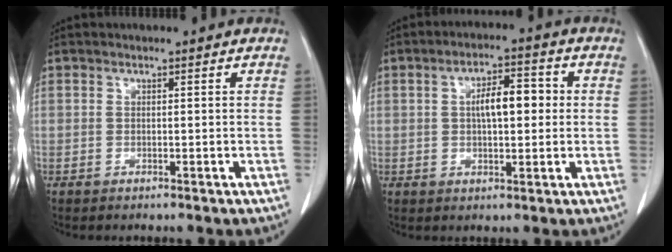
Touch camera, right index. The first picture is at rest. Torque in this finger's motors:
{"motor_torque": [0.68, -0.16, 0.22, 0.11]}